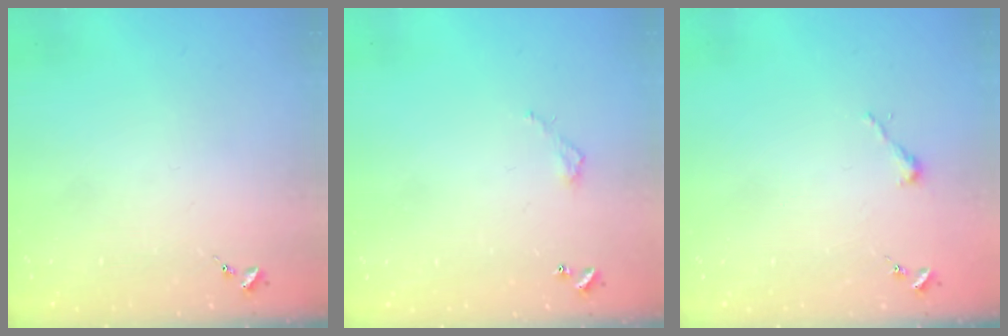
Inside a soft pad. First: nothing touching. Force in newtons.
{"total": 3.2, "press": 3.1, "slide": 0.2}
{"total": 2.5, "press": 2.5, "slide": 0.2}